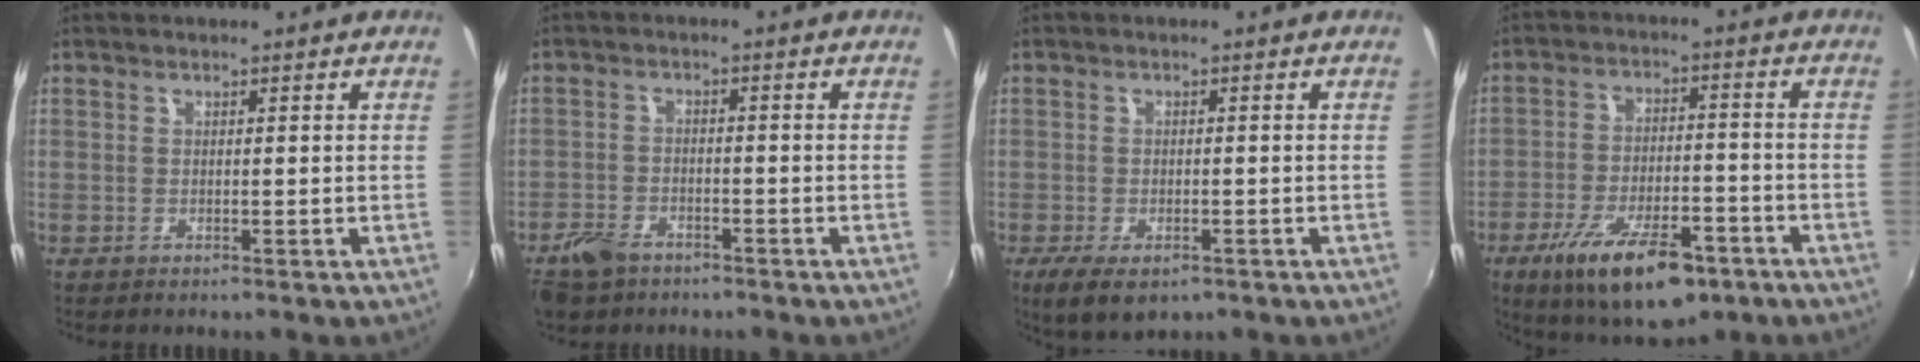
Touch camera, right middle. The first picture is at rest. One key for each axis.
{"total": 6.0, "fx": -4.3, "fy": 3.4, "fz": 2.5, "tx": -0.075, "ty": 0.002, "tz": -0.075}
{"total": 6.1, "fx": -3.6, "fy": 2.8, "fz": 4.1, "tx": -0.092, "ty": -0.026, "tz": -0.057}
{"total": 16.2, "fx": -9.8, "fy": 5.8, "fz": 11.4, "tx": -0.214, "ty": -0.027, "tz": -0.151}